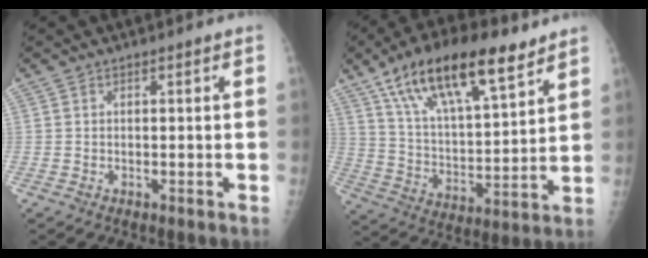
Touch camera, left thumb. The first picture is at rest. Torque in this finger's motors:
{"motor_torque": [0.86, 0.94, 1.49, -1.28, 0.55]}